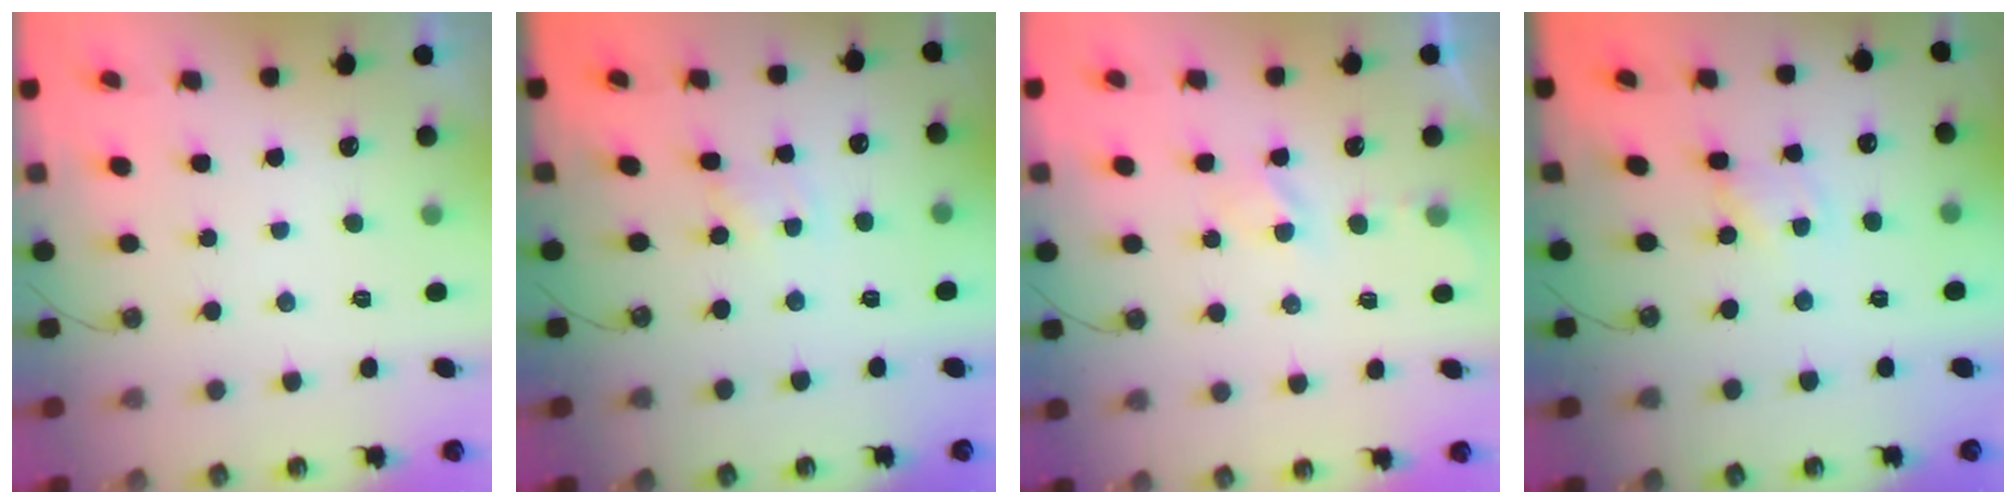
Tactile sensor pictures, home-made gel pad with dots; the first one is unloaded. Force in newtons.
{"total": 0.6, "press": 0.6, "slide": 0.1}
{"total": 2.7, "press": 2.6, "slide": 0.4}
{"total": 1.8, "press": 1.8, "slide": 0.2}